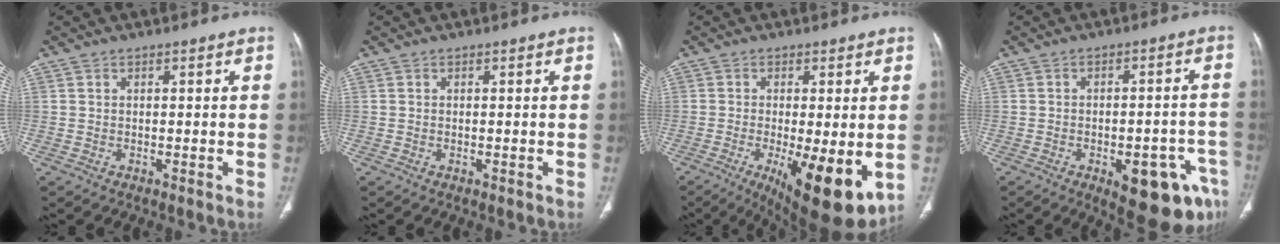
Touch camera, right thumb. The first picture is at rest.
{"total": 0.0}
{"total": 14.2, "force": [-3.8, 4.4, 12.9], "torque": [-0.174, -0.024, -0.043]}
{"total": 12.8, "force": [-6.3, 5.3, 9.9], "torque": [-0.085, 0.030, -0.069]}